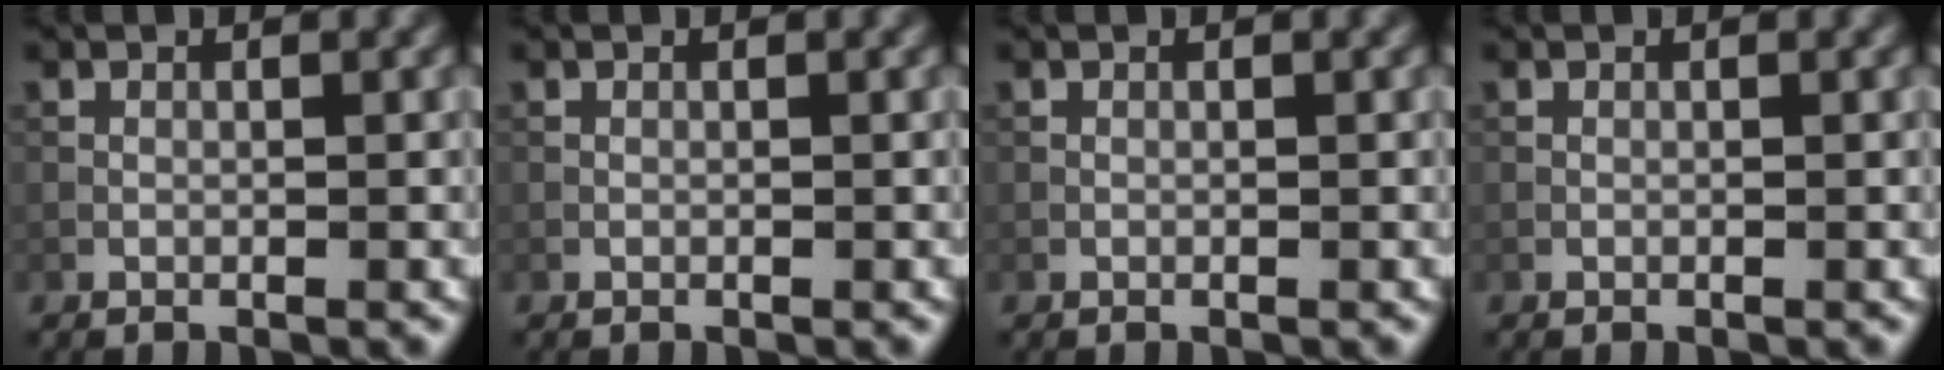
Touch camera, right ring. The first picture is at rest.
{"total": 0.0}
{"total": 0.0}
{"total": 0.0}